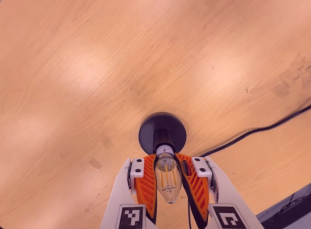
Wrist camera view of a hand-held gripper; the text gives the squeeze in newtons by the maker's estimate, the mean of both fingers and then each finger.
{"total": 23.2, "left": 26.2, "right": 20.1}